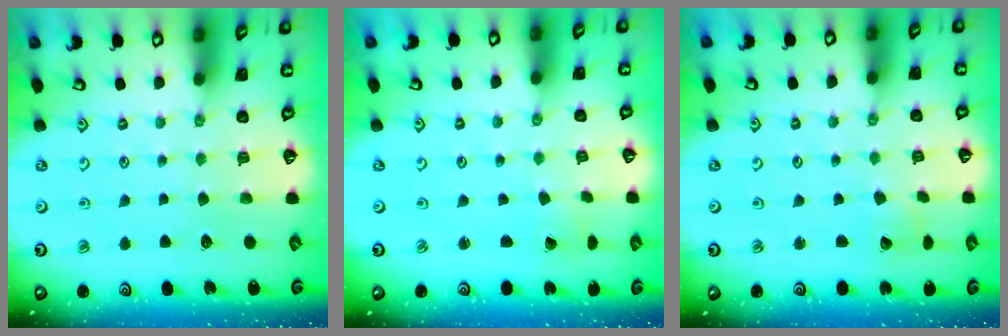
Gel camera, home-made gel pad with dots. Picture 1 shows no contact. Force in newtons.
{"total": 2.6, "press": 2.6, "slide": 0.2}
{"total": 2.7, "press": 2.7, "slide": 0.3}